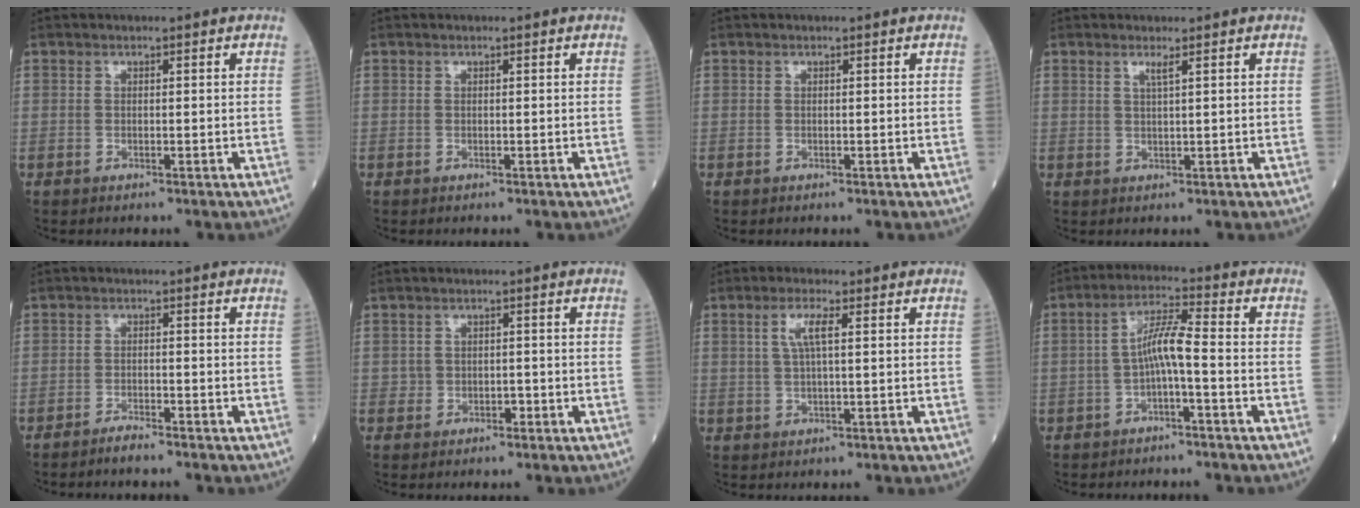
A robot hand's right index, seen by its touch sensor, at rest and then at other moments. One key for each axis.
{"total": 0.0}
{"total": 0.0}
{"total": 1.3, "fx": 0.8, "fy": -0.3, "fz": 1.0, "tx": -0.025, "ty": -0.005, "tz": 0.016}
{"total": 2.2, "fx": -2.0, "fy": 0.0, "fz": 0.8, "tx": -0.019, "ty": -0.003, "tz": -0.038}
{"total": 1.5, "fx": -0.5, "fy": 1.3, "fz": 0.6, "tx": -0.006, "ty": 0.005, "tz": -0.006}
{"total": 3.7, "fx": 1.1, "fy": 0.4, "fz": 3.5, "tx": -0.073, "ty": 0.007, "tz": 0.023}
{"total": 5.4, "fx": -1.2, "fy": 0.3, "fz": 5.2, "tx": -0.101, "ty": 0.019, "tz": -0.022}